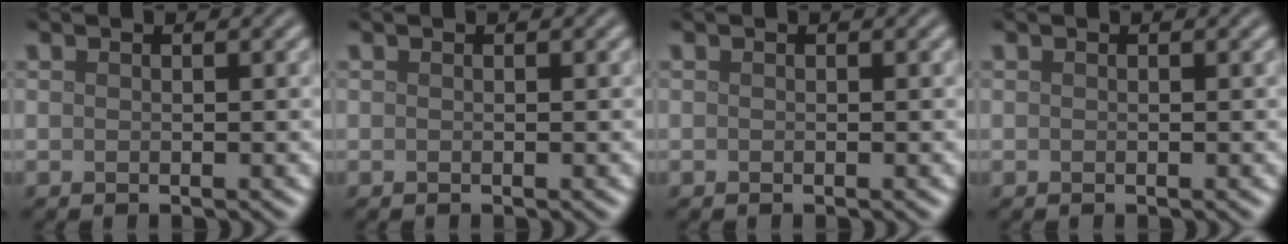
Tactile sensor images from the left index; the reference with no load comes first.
{"total": 0.0}
{"total": 0.0}
{"total": 0.0}